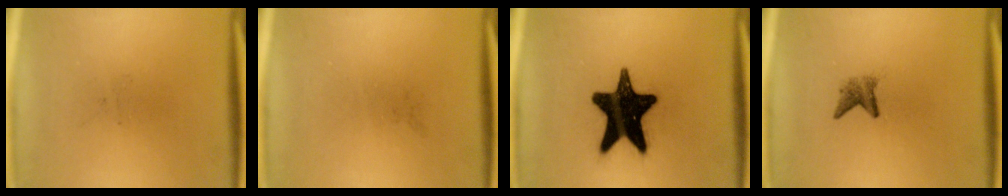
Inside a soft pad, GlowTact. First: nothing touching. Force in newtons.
{"total": 0.0}
{"total": 18.0}
{"total": 2.0}